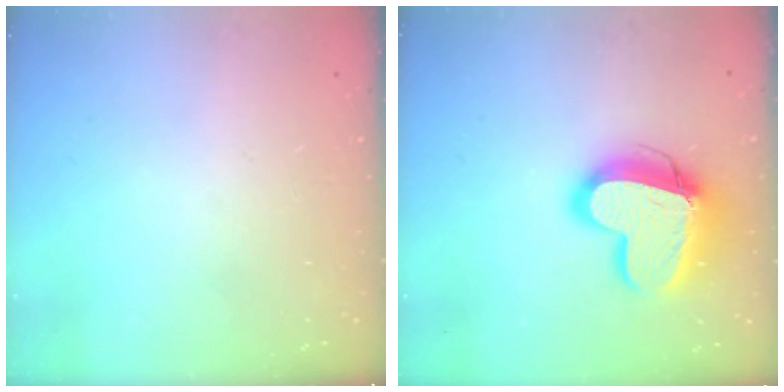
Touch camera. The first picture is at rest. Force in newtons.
{"total": 16.8, "press": 16.7, "slide": 1.8}